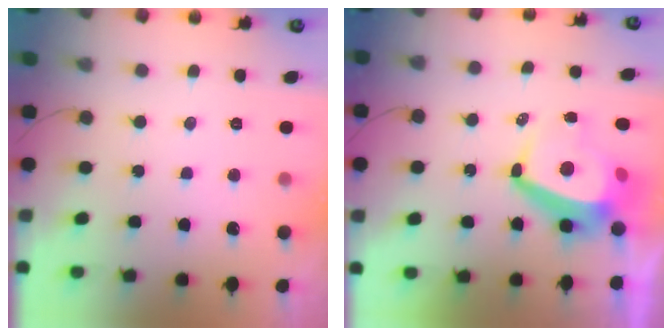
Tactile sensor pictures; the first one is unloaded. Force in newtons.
{"total": 8.4, "press": 8.4, "slide": 0.9}